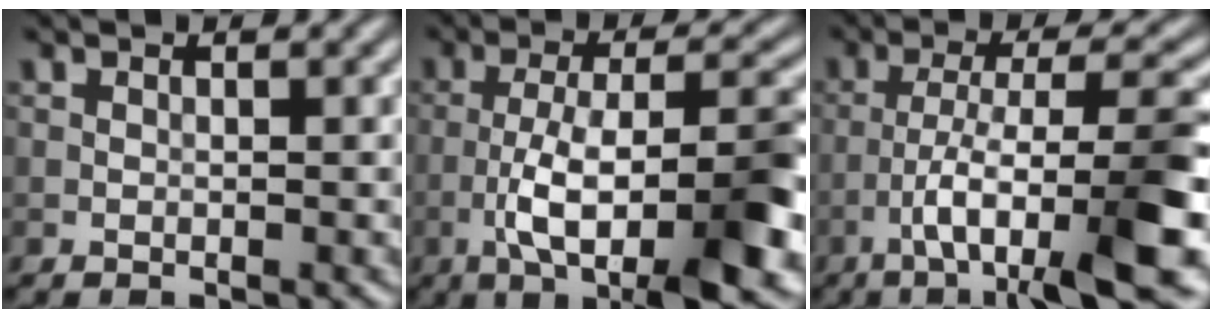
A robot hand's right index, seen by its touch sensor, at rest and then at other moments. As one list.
[{"total": 11.5, "force": [-4.8, 3.4, 9.9], "torque": [-0.158, 0.009, -0.072]}, {"total": 9.5, "force": [-4.3, 1.9, 8.3], "torque": [-0.138, 0.011, -0.068]}]